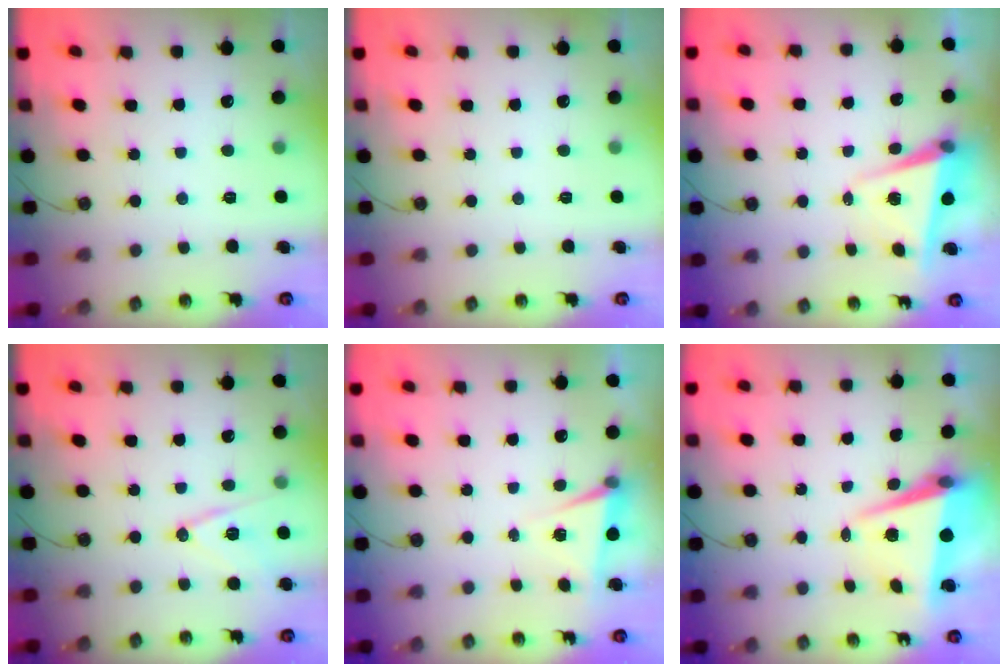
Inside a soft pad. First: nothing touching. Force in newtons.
{"total": 0.0}
{"total": 5.6, "press": 5.3, "slide": 1.8}
{"total": 12.7, "press": 12.2, "slide": 3.3}
{"total": 4.4, "press": 2.5, "slide": 3.7}
{"total": 6.8, "press": 6.4, "slide": 2.5}